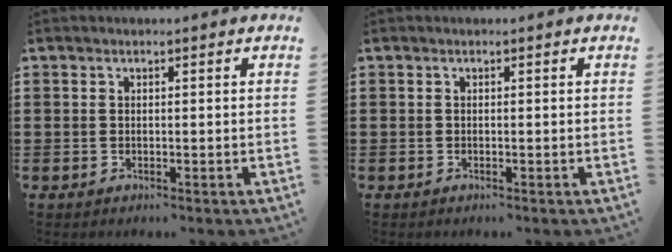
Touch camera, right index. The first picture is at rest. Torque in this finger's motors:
{"motor_torque": [-0.11, 0.33, 0.00, 0.00]}